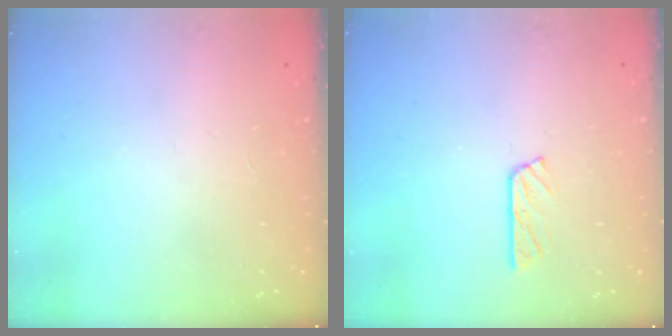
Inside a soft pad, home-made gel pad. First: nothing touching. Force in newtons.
{"total": 5.5, "press": 5.5, "slide": 0.2}